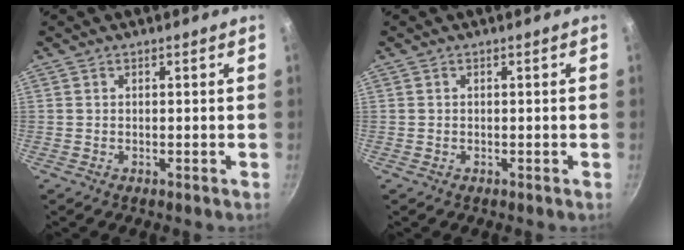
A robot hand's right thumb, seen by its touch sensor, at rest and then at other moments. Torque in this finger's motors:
{"motor_torque": [1.23, 1.85, 0.05, -0.05, -0.02]}